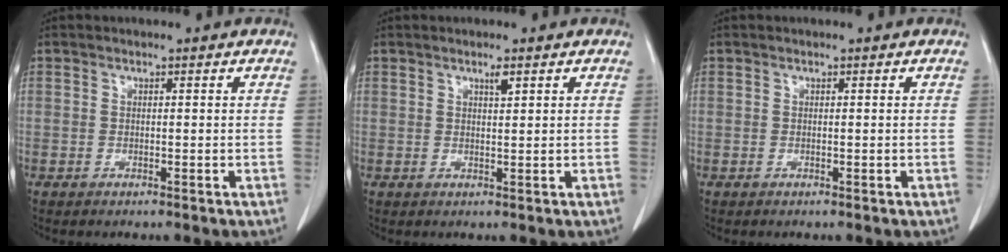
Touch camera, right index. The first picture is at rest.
{"total": 1.2, "force": [0.8, 0.1, 0.9], "torque": [-0.018, -0.003, 0.014]}
{"total": 0.0}